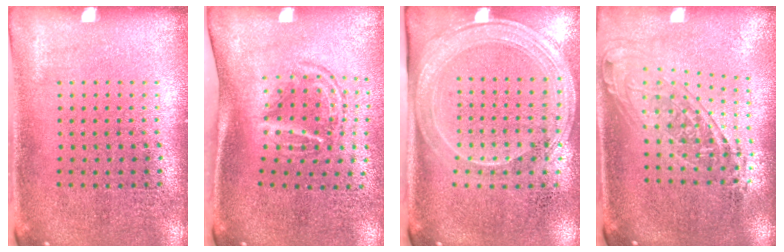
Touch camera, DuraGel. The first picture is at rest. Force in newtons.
{"total": 1.8, "press": 1.2, "slide": 1.3}
{"total": 2.1, "press": 1.8, "slide": 1.1}
{"total": 1.5, "press": 1.3, "slide": 0.9}